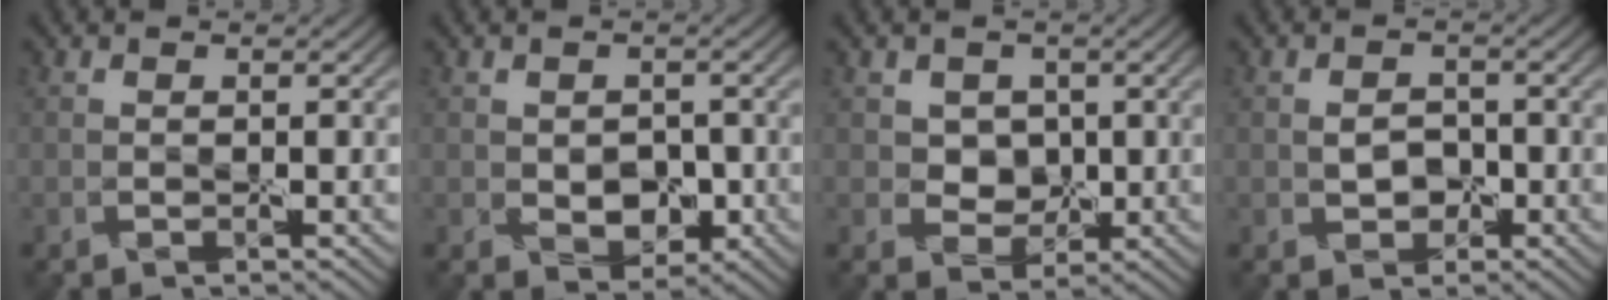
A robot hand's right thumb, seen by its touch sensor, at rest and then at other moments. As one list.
[{"total": 2.2, "force": [-0.5, 1.8, 1.1], "torque": [-0.011, -0.003, -0.010]}, {"total": 2.4, "force": [1.1, 2.1, 0.1], "torque": [-0.005, 0.000, 0.011]}, {"total": 1.1, "force": [-0.4, 1.0, 0.1], "torque": [0.000, 0.005, -0.008]}]